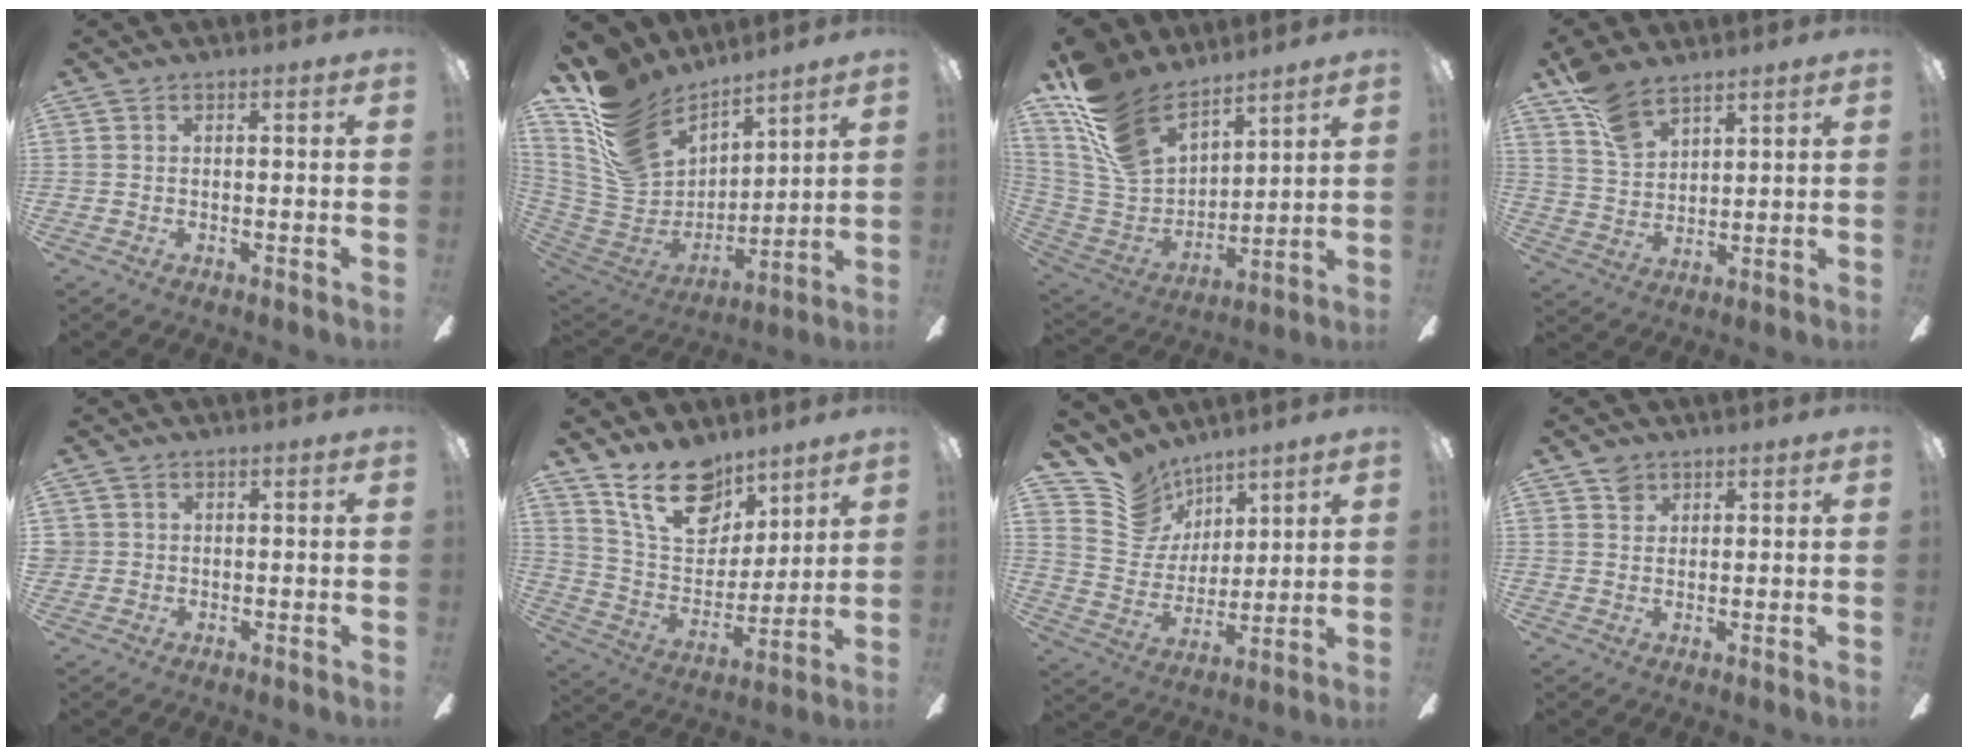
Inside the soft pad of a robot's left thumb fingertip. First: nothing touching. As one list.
[{"total": 18.4, "force": [12.4, 11.0, 7.9], "torque": [-0.184, -0.080, 0.238]}, {"total": 19.3, "force": [14.0, 9.8, 9.0], "torque": [-0.213, -0.079, 0.265]}, {"total": 10.1, "force": [7.7, 4.9, 4.4], "torque": [-0.085, -0.031, 0.146]}, {"total": 1.6, "force": [0.2, 1.6, 0.2], "torque": [-0.007, 0.004, 0.003]}, {"total": 19.1, "force": [13.1, 10.5, 9.2], "torque": [-0.157, -0.072, 0.241]}, {"total": 11.8, "force": [9.1, 7.5, 1.1], "torque": [-0.058, -0.071, 0.183]}, {"total": 2.6, "force": [1.8, 1.8, 0.5], "torque": [-0.005, -0.001, 0.034]}]